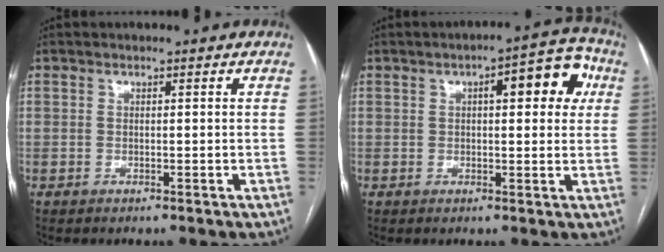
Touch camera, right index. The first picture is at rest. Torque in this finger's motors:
{"motor_torque": [0.29, 0.13, 0.12, 0.07]}